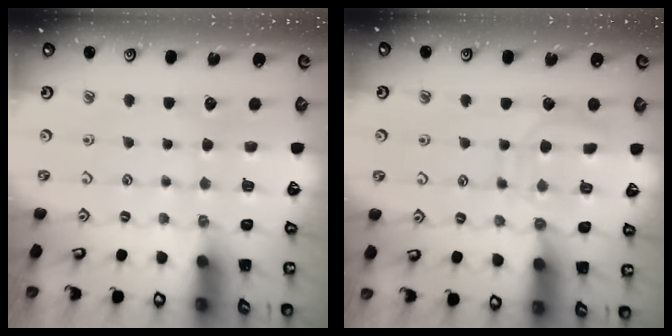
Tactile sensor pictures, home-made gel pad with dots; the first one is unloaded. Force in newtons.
{"total": 11.1, "press": 11.0, "slide": 0.7}